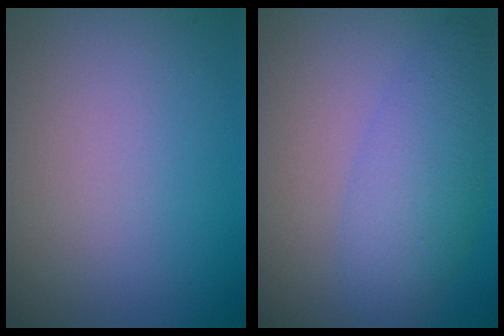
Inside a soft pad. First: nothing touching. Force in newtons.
{"total": 4.3, "press": 4.3, "slide": 0.1}